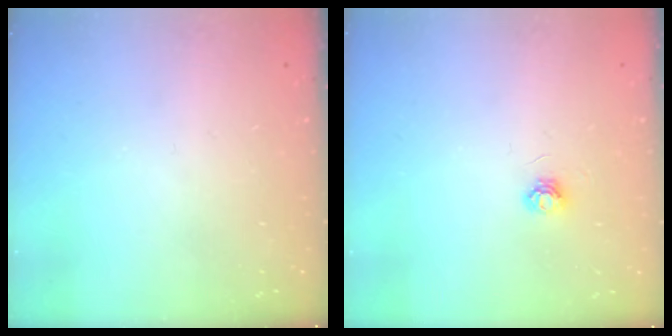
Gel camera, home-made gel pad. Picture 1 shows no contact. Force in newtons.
{"total": 3.9, "press": 3.9, "slide": 0.4}